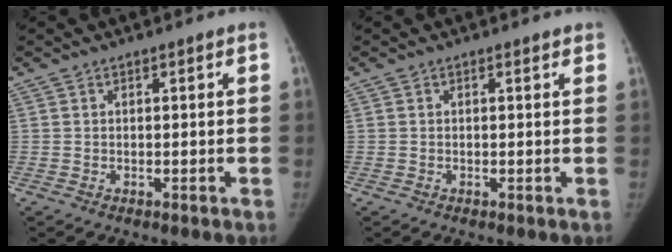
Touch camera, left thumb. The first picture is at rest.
{"total": 0.8, "force": [0.6, 0.3, 0.4], "torque": [-0.004, -0.002, 0.004]}